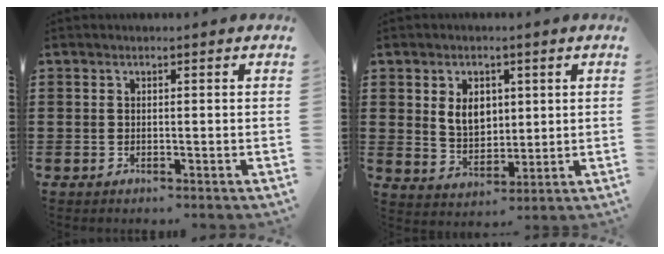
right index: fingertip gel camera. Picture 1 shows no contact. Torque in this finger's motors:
{"motor_torque": [0.49, 0.31, 0.21, 0.08]}